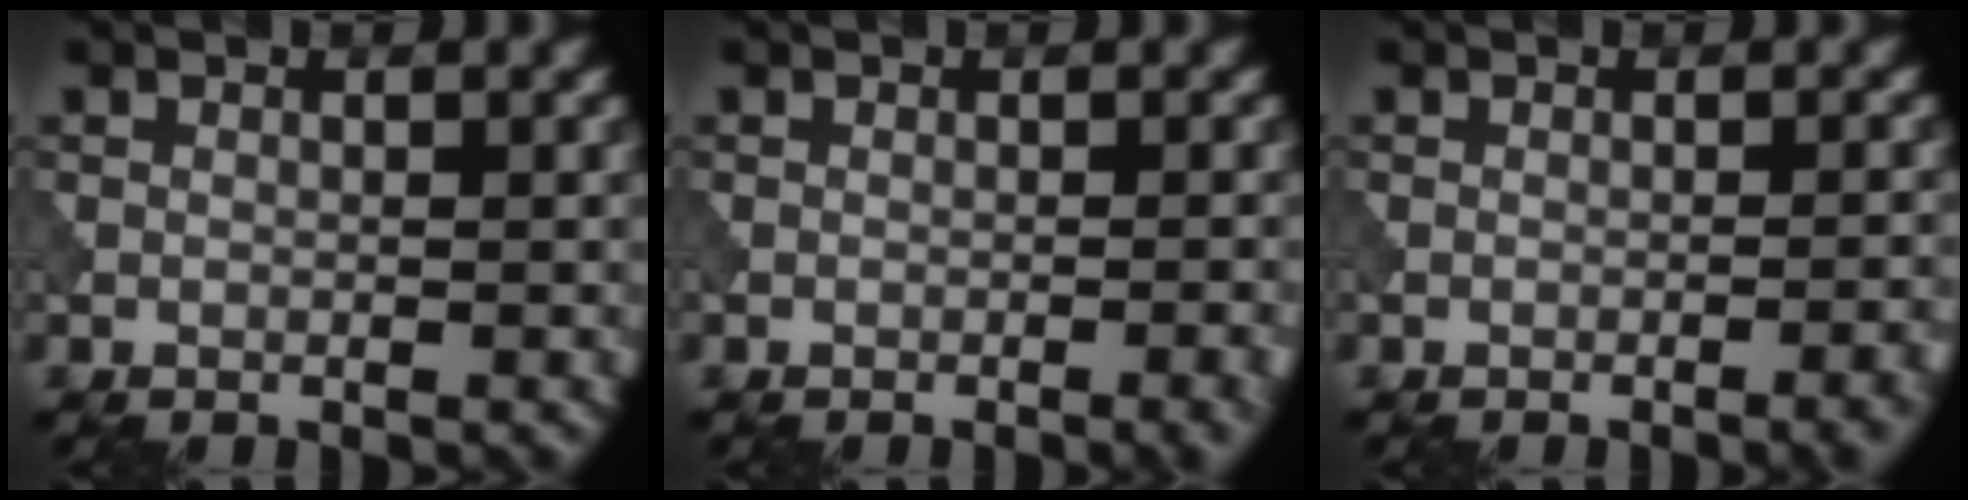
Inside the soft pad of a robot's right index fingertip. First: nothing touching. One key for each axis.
{"total": 1.9, "fx": -0.7, "fy": 0.5, "fz": 1.7, "tx": -0.016, "ty": 0.001, "tz": -0.011}
{"total": 2.4, "fx": -1.1, "fy": 0.6, "fz": 2.1, "tx": -0.020, "ty": 0.004, "tz": -0.018}